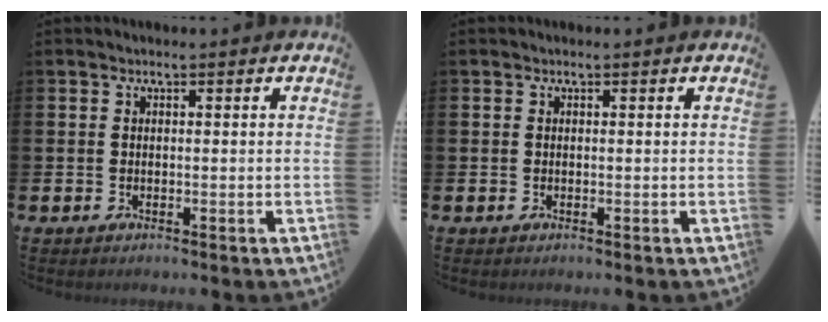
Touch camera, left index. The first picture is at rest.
{"total": 0.0}